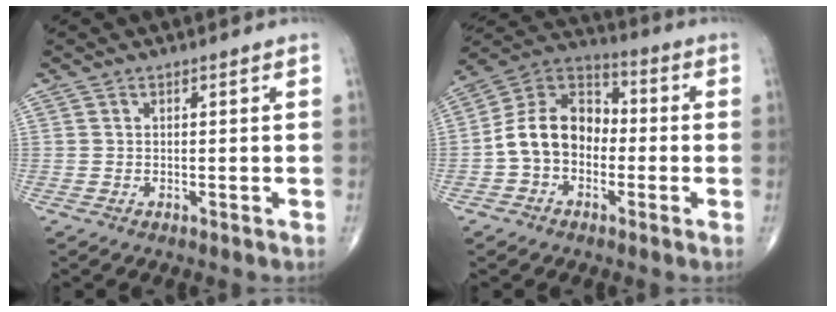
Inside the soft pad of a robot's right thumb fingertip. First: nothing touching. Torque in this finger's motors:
{"motor_torque": [1.87, 2.07, 1.11, -0.69, 0.08]}